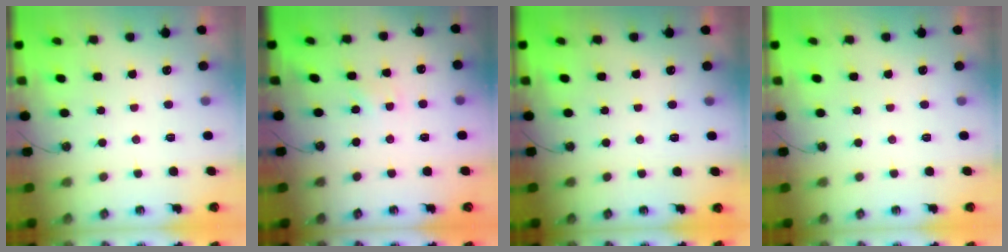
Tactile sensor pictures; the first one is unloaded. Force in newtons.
{"total": 2.3, "press": 2.3, "slide": 0.3}
{"total": 0.0}
{"total": 0.0}